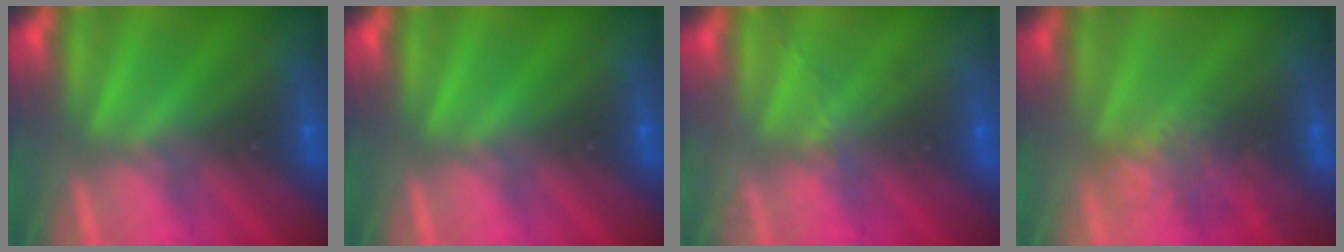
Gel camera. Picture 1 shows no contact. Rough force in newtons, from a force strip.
{"total": 0.0}
{"total": 2.0}
{"total": 2.6}